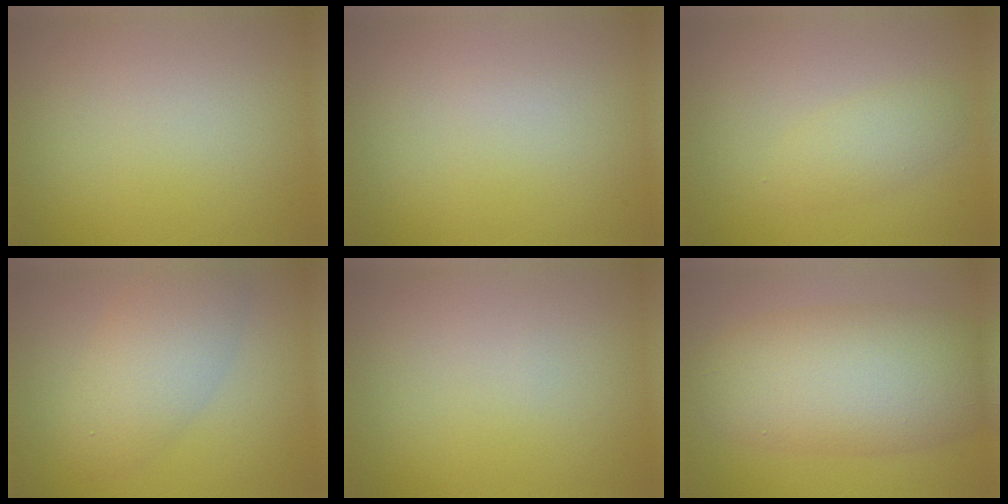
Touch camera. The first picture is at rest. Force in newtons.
{"total": 0.0}
{"total": 2.0, "press": 2.0, "slide": 0.1}
{"total": 4.7, "press": 4.7, "slide": 0.3}
{"total": 0.0}
{"total": 9.6, "press": 9.6, "slide": 0.1}